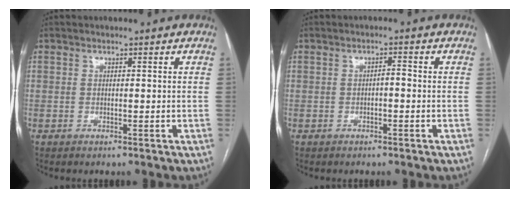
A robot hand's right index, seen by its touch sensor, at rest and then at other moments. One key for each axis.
{"total": 1.4, "fx": -0.4, "fy": 0.5, "fz": 1.2, "tx": -0.017, "ty": 0.005, "tz": -0.008}